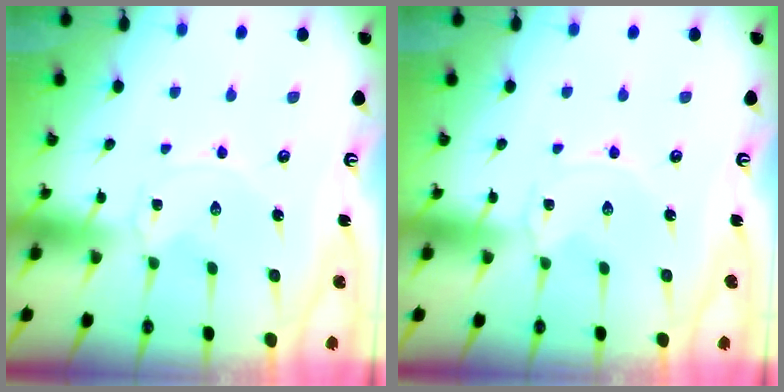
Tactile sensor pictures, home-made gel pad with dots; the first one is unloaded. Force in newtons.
{"total": 0.0}